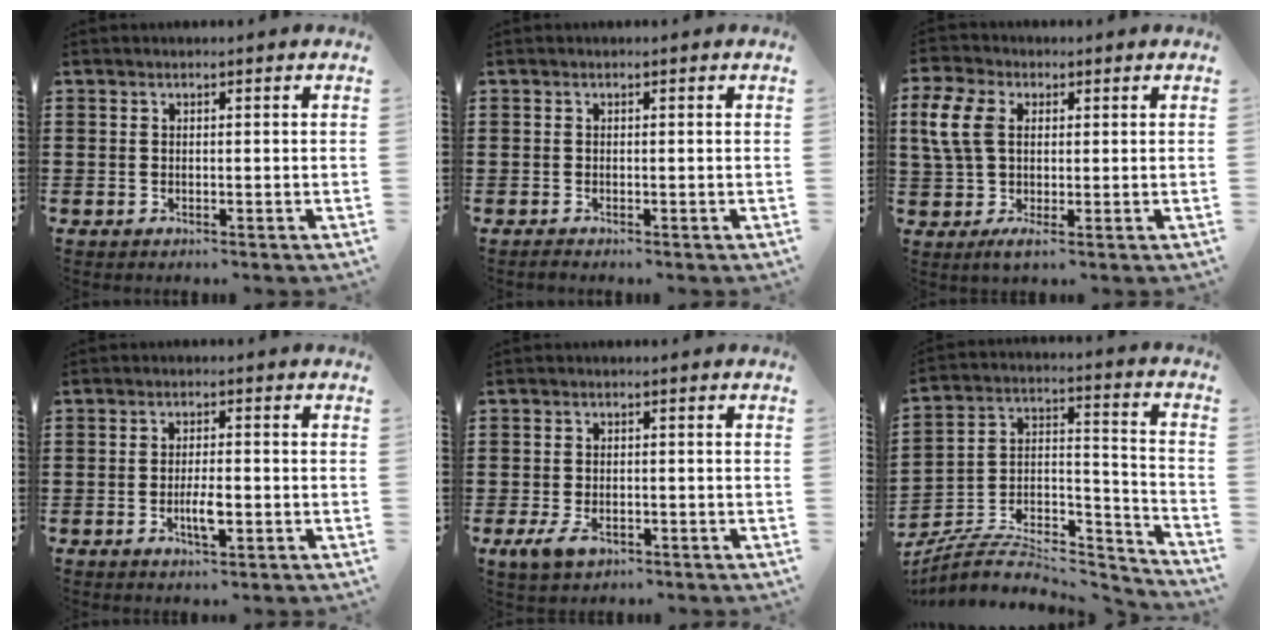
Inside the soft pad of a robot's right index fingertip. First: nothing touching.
{"total": 0.5, "force": [-0.5, 0.1, -0.1], "torque": [0.003, 0.001, -0.011]}
{"total": 7.2, "force": [1.1, 4.3, 5.6], "torque": [-0.139, 0.005, 0.017]}
{"total": 3.9, "force": [-1.2, 1.1, 3.5], "torque": [-0.068, 0.001, -0.024]}
{"total": 3.0, "force": [-1.3, 1.6, 2.1], "torque": [-0.051, -0.005, -0.028]}
{"total": 6.4, "force": [-5.3, 2.8, 2.2], "torque": [-0.045, 0.004, -0.105]}